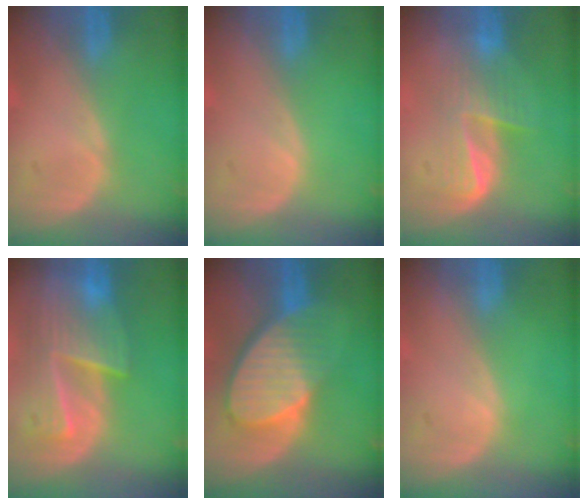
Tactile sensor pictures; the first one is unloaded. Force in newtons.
{"total": 0.0}
{"total": 5.9, "press": 5.4, "slide": 2.3}
{"total": 8.9, "press": 8.1, "slide": 3.7}
{"total": 9.4, "press": 8.3, "slide": 4.4}
{"total": 0.0}